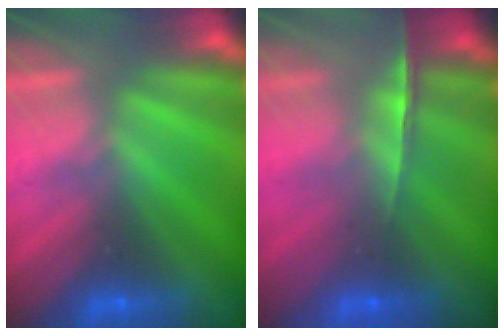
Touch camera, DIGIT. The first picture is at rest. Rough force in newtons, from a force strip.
{"total": 1.8}